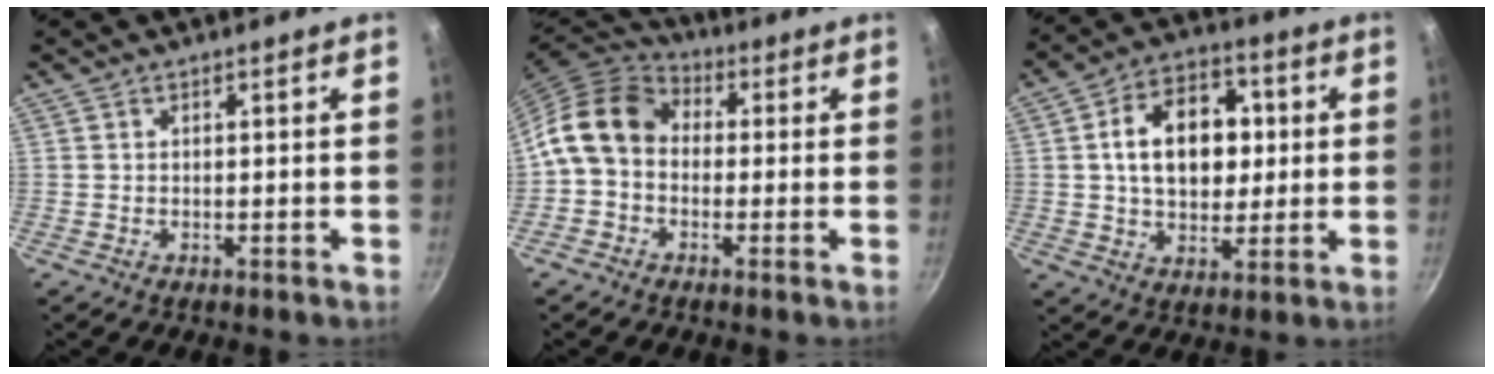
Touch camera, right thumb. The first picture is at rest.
{"total": 12.5, "force": [0.2, 9.1, 8.6], "torque": [-0.157, 0.035, -0.020]}
{"total": 15.4, "force": [2.1, 10.8, 10.7], "torque": [-0.132, 0.015, 0.027]}